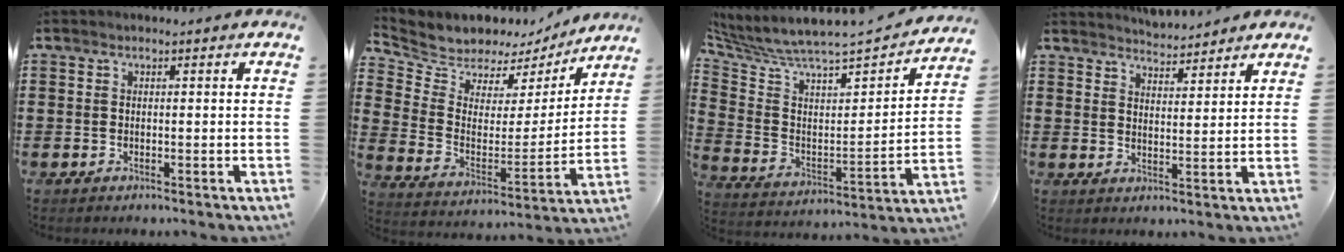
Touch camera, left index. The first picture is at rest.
{"total": 6.1, "force": [5.6, 2.4, -0.6], "torque": [-0.035, -0.046, 0.097]}
{"total": 5.1, "force": [4.6, 1.0, 2.0], "torque": [-0.068, -0.051, 0.070]}
{"total": 3.8, "force": [3.8, 0.1, 0.1], "torque": [-0.013, -0.015, 0.071]}